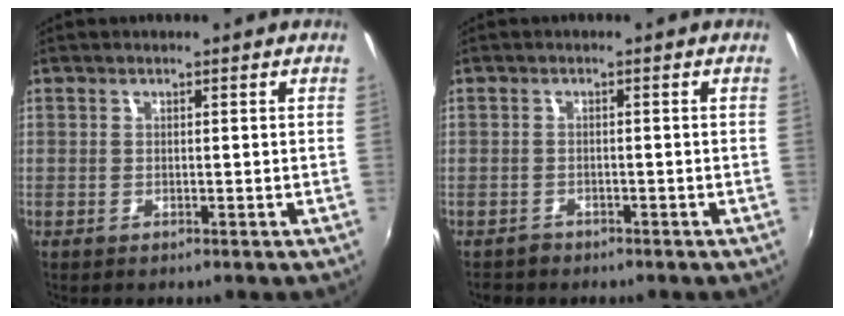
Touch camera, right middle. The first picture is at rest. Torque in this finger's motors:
{"motor_torque": [0.07, -0.19, 0.04, 0.01]}